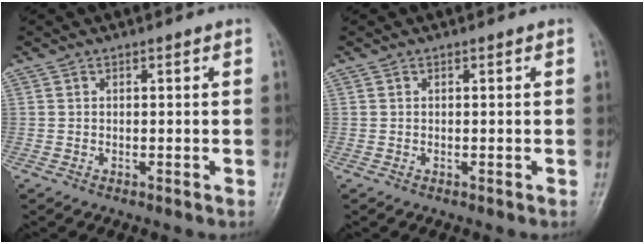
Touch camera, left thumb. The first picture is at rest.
{"total": 0.0}